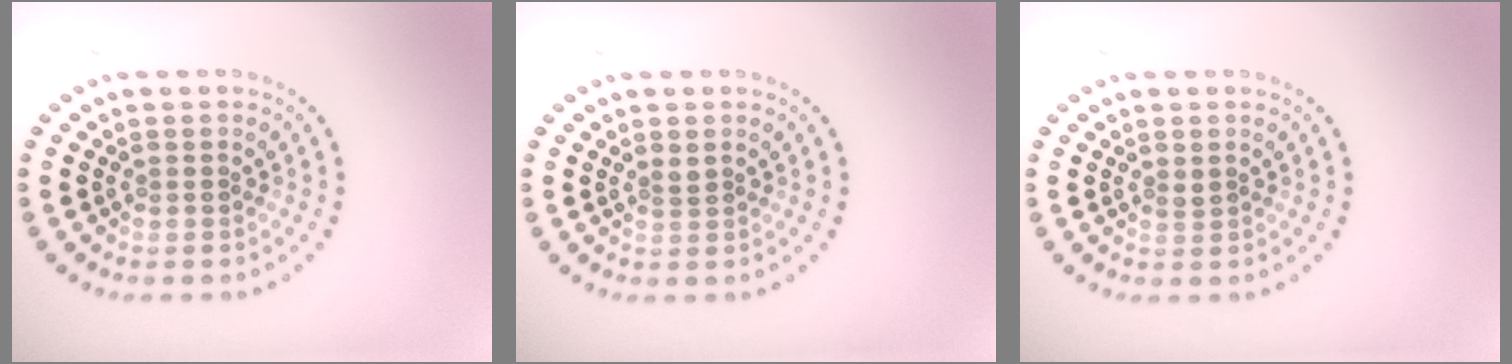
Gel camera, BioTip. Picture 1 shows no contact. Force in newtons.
{"total": 0.9, "press": 0.6, "slide": 0.7}
{"total": 0.5, "press": 0.4, "slide": 0.3}